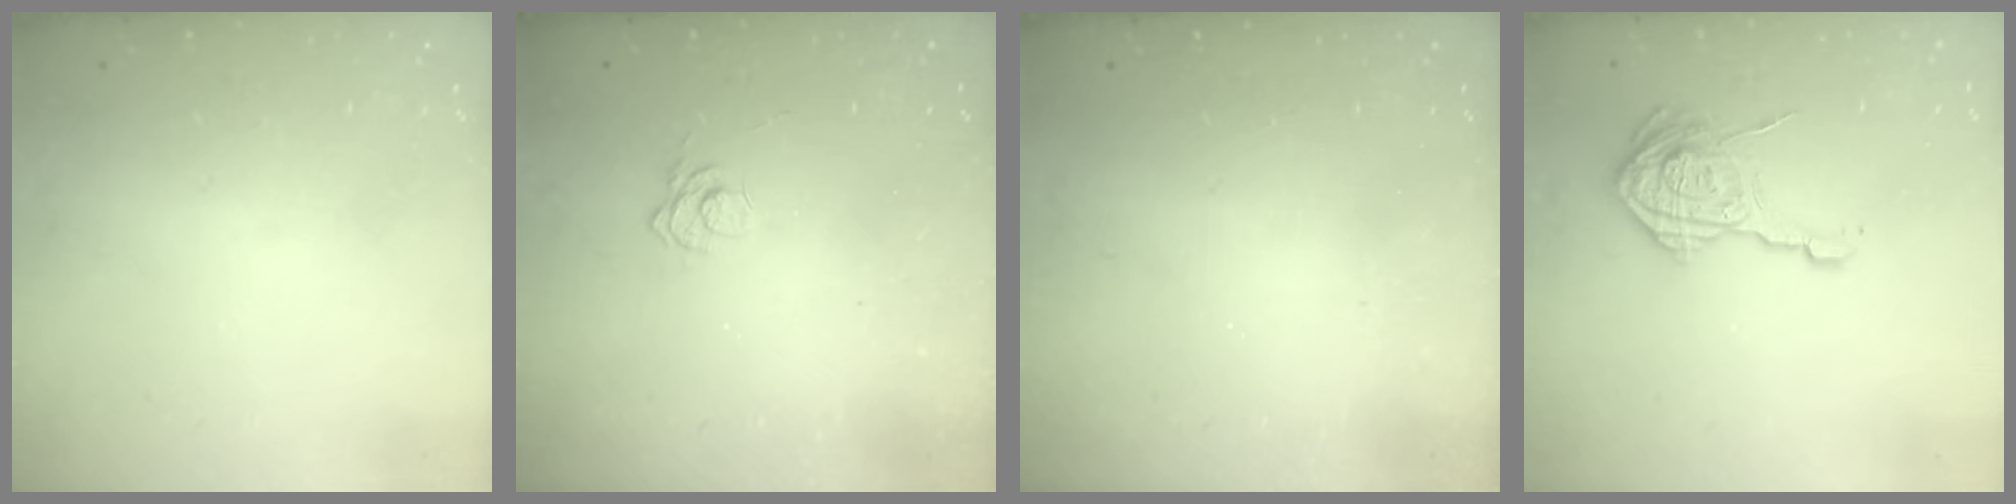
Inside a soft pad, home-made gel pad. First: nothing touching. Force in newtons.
{"total": 2.6, "press": 2.3, "slide": 1.1}
{"total": 2.6, "press": 2.5, "slide": 0.8}
{"total": 15.5, "press": 15.4, "slide": 1.2}